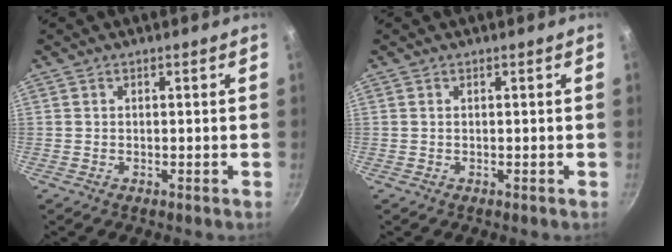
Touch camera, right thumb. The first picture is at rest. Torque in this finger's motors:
{"motor_torque": [-0.25, 0.47, 0.47, -0.33, 0.00]}